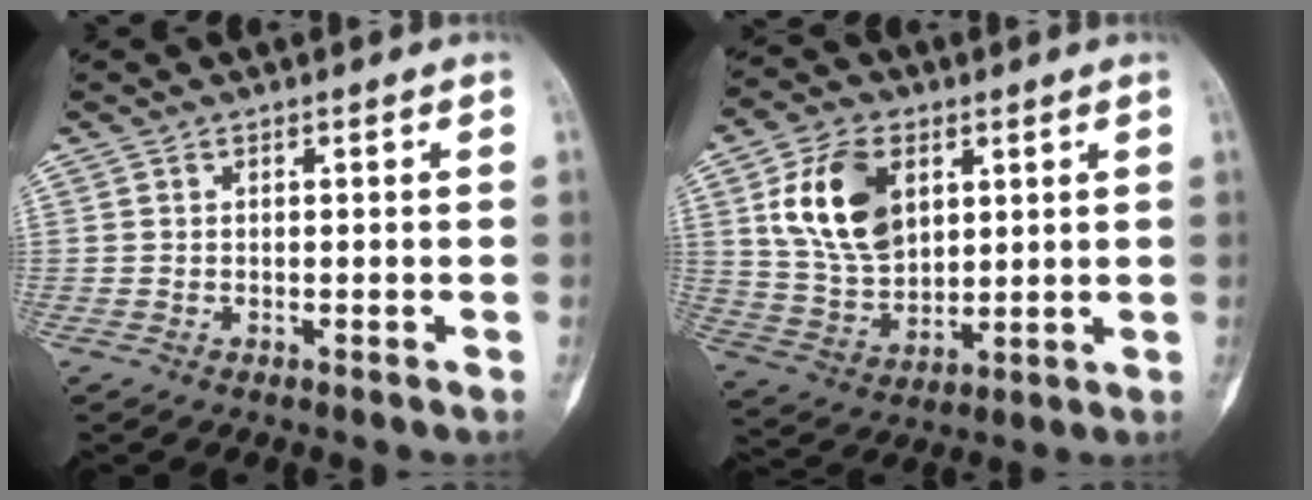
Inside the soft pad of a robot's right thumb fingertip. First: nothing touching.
{"total": 14.9, "force": [5.0, 9.8, 10.0], "torque": [-0.164, -0.014, 0.102]}